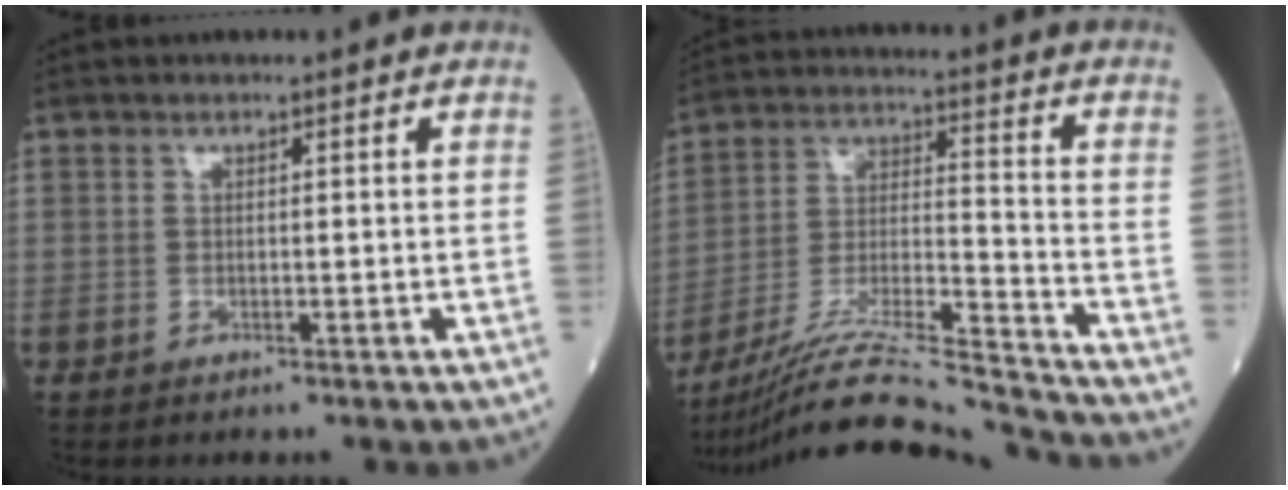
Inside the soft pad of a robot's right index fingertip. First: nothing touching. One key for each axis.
{"total": 18.7, "fx": -17.5, "fy": -1.4, "fz": 6.5, "tx": -0.137, "ty": -0.006, "tz": -0.304}